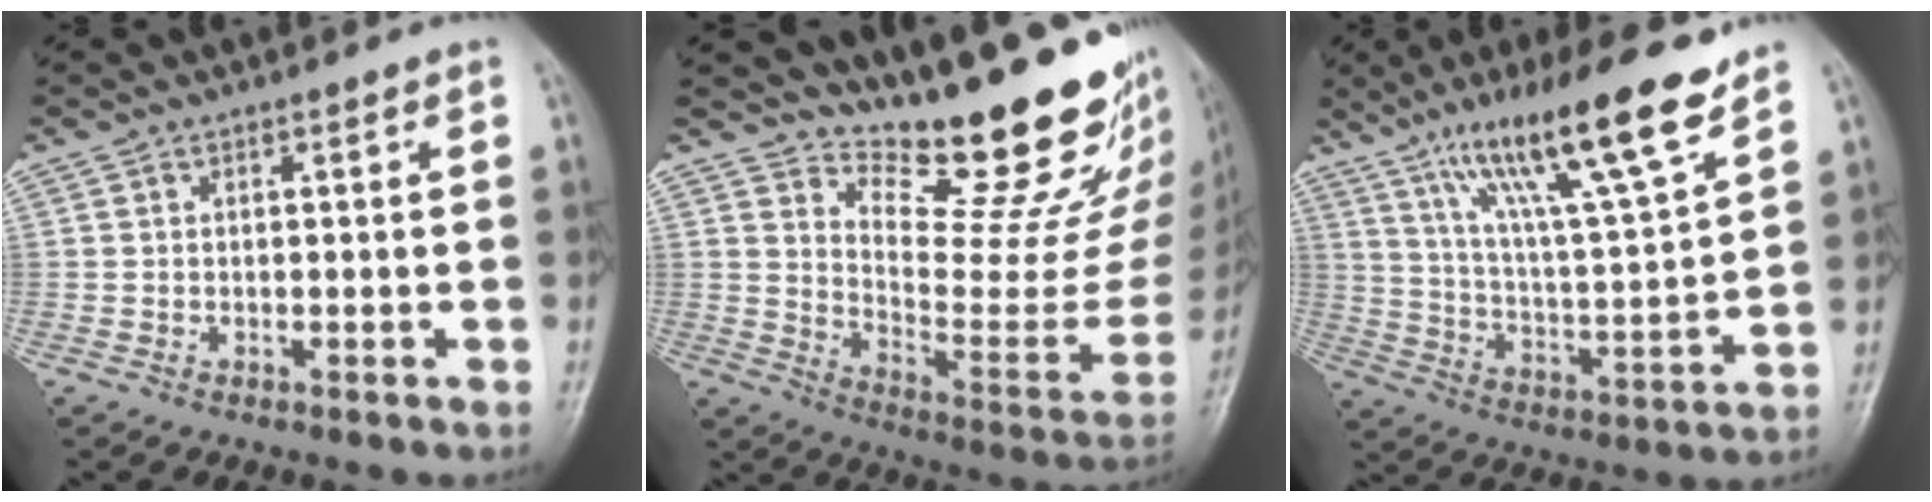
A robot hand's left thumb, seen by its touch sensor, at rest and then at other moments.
{"total": 18.4, "force": [15.9, 4.2, 8.3], "torque": [-0.069, -0.165, 0.212]}
{"total": 19.2, "force": [12.8, 2.1, 14.2], "torque": [-0.226, -0.058, 0.220]}